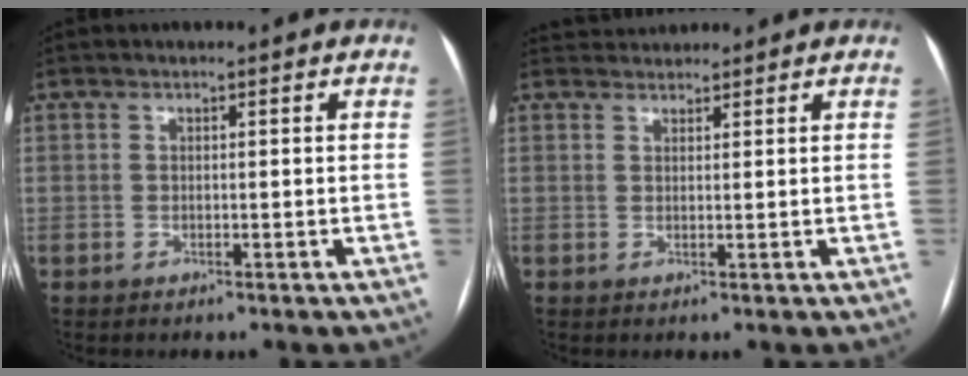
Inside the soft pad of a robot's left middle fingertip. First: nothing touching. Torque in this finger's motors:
{"motor_torque": [0.19, -0.04, -0.01, -0.02]}